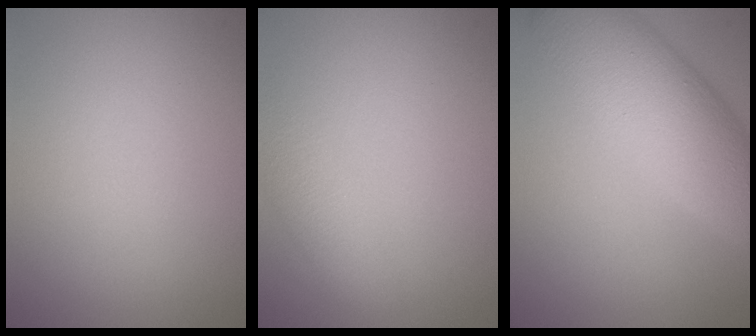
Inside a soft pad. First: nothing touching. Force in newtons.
{"total": 3.3, "press": 3.3, "slide": 0.1}
{"total": 7.9, "press": 7.9, "slide": 0.2}